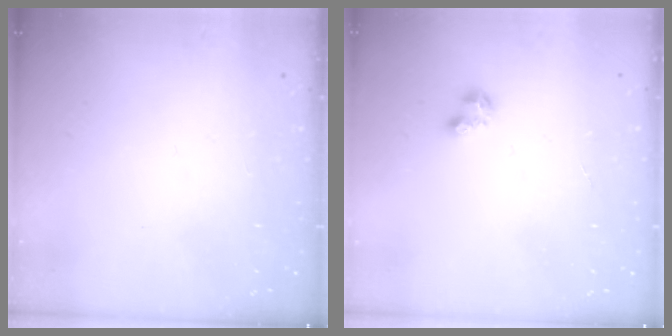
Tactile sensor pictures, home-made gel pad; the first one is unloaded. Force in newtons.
{"total": 3.0, "press": 3.0, "slide": 0.4}